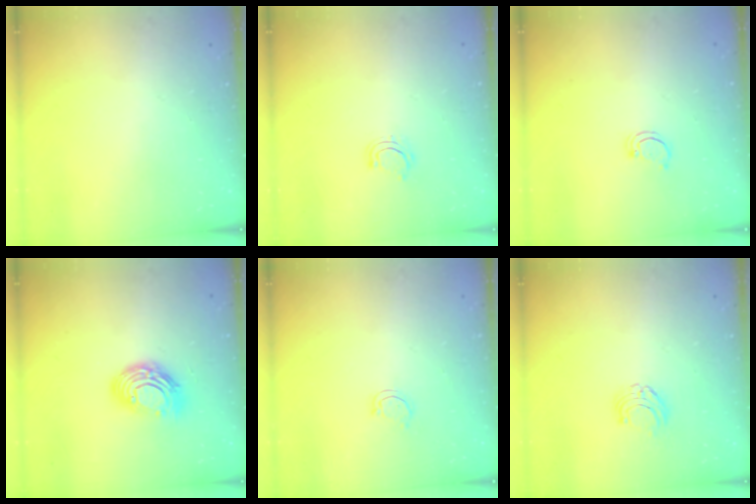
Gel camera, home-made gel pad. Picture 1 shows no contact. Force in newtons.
{"total": 5.0, "press": 4.8, "slide": 1.2}
{"total": 1.6, "press": 1.6, "slide": 0.1}
{"total": 11.2, "press": 11.2, "slide": 1.0}
{"total": 3.2, "press": 3.2, "slide": 0.2}
{"total": 5.2, "press": 5.2, "slide": 0.5}